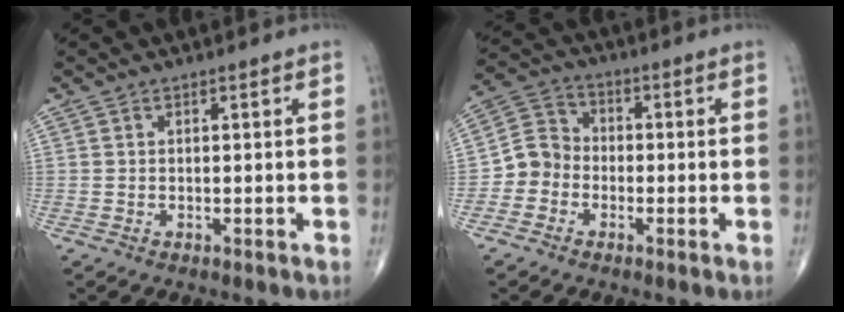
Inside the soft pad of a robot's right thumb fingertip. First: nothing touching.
{"total": 6.5, "force": [-2.1, 5.8, 2.1], "torque": [-0.014, 0.026, -0.052]}